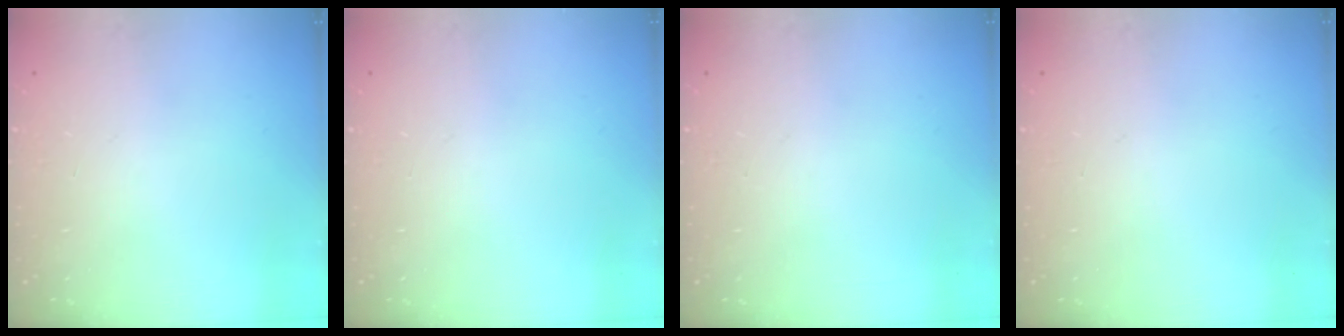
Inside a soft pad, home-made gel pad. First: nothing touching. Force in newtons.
{"total": 0.0}
{"total": 0.0}
{"total": 0.0}